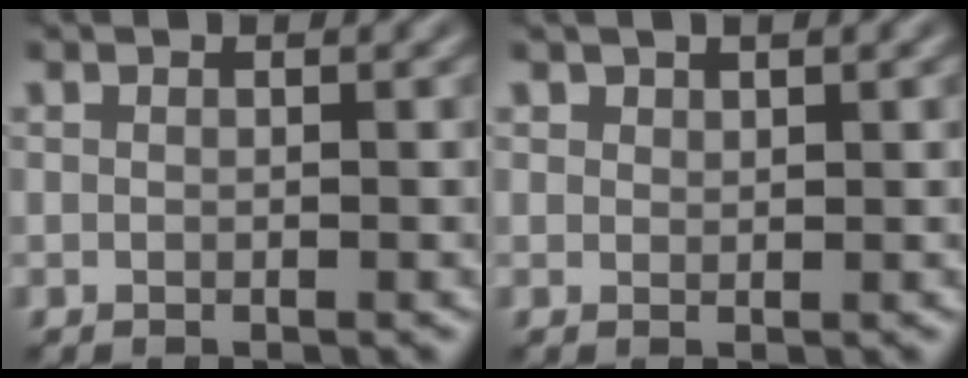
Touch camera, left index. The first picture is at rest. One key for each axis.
{"total": 0.8, "fx": 0.7, "fy": 0.3, "fz": 0.2, "tx": -0.003, "ty": -0.001, "tz": 0.014}